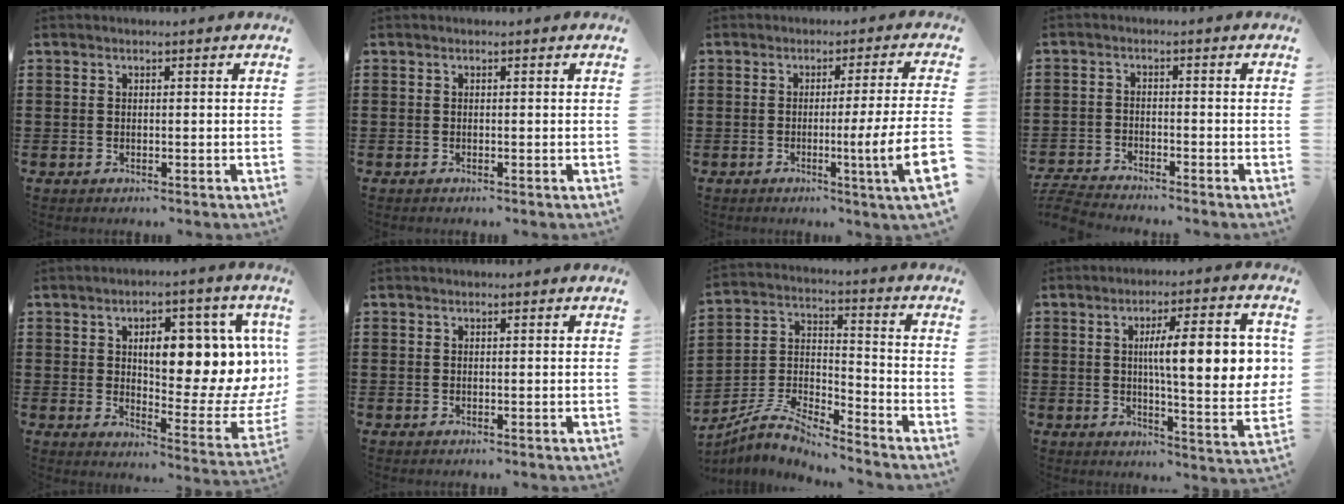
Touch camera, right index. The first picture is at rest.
{"total": 0.0}
{"total": 8.6, "force": [-1.9, -0.7, 8.3], "torque": [-0.124, -0.023, -0.036]}
{"total": 3.6, "force": [-3.6, 0.2, 0.3], "torque": [-0.022, -0.005, -0.080]}
{"total": 12.6, "force": [4.0, 5.4, 10.7], "torque": [-0.136, -0.033, 0.060]}
{"total": 0.0}
{"total": 6.6, "force": [-6.3, 0.9, 2.0], "torque": [-0.055, -0.003, -0.128]}
{"total": 12.4, "force": [2.2, 2.5, 12.0], "torque": [-0.186, 0.000, 0.028]}